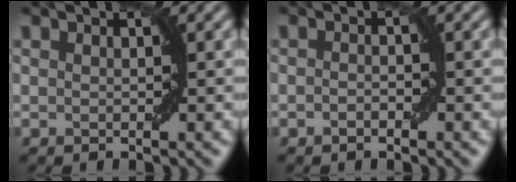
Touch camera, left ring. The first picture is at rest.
{"total": 0.9, "force": [-0.5, 0.4, 0.7], "torque": [-0.012, 0.003, -0.008]}